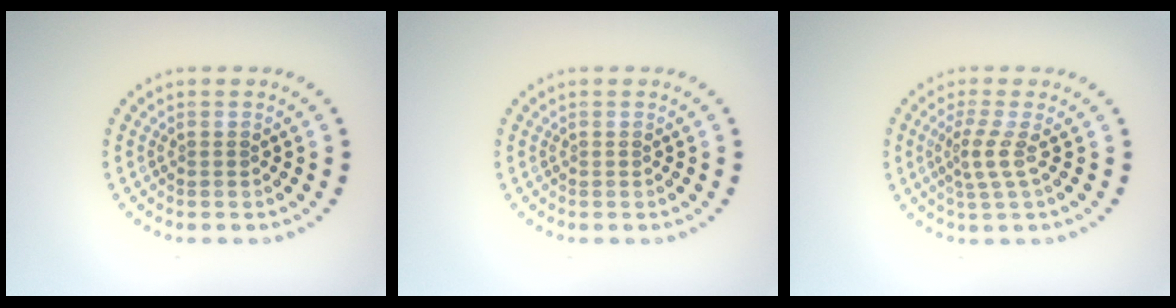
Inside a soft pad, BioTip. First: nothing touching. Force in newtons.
{"total": 0.0}
{"total": 2.2, "press": 1.5, "slide": 1.7}